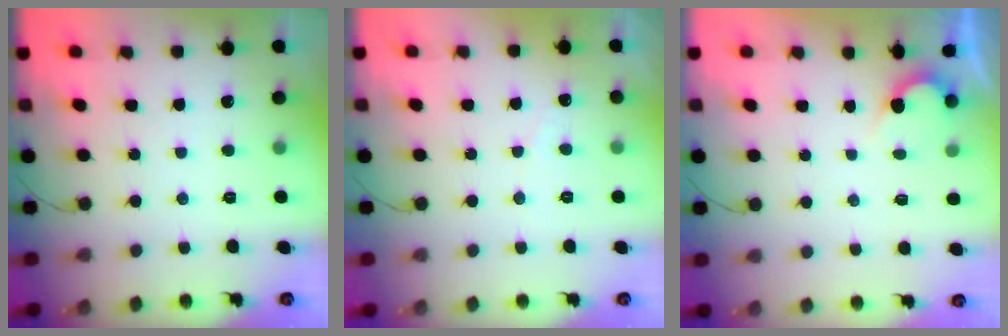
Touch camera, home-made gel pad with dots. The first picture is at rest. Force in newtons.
{"total": 2.4, "press": 2.4, "slide": 0.2}
{"total": 2.1, "press": 2.1, "slide": 0.1}